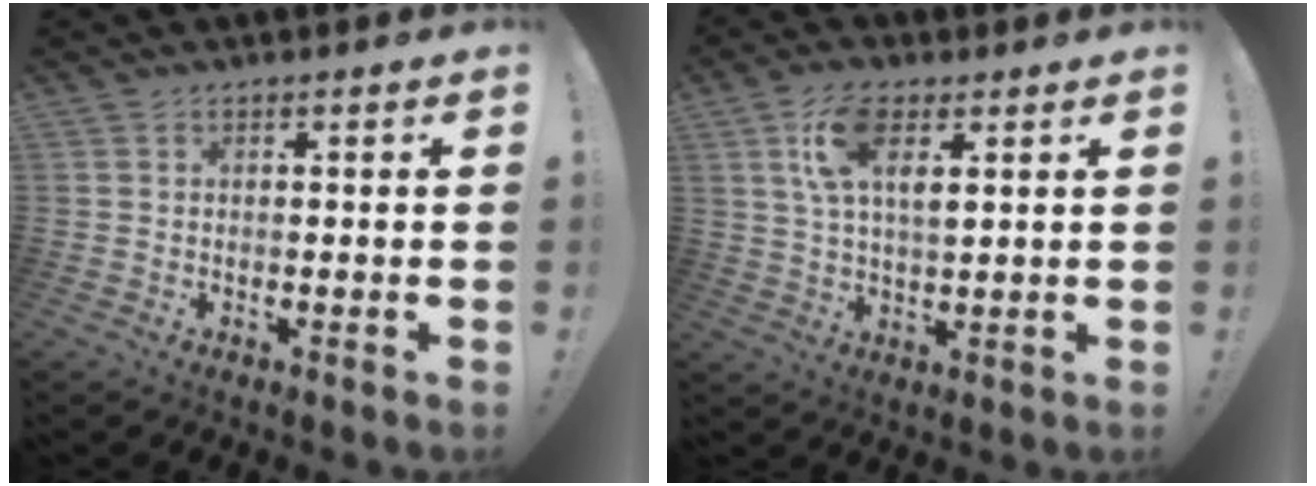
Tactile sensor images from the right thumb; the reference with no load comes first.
{"total": 10.7, "force": [4.6, 4.8, 8.3], "torque": [-0.152, -0.005, 0.082]}